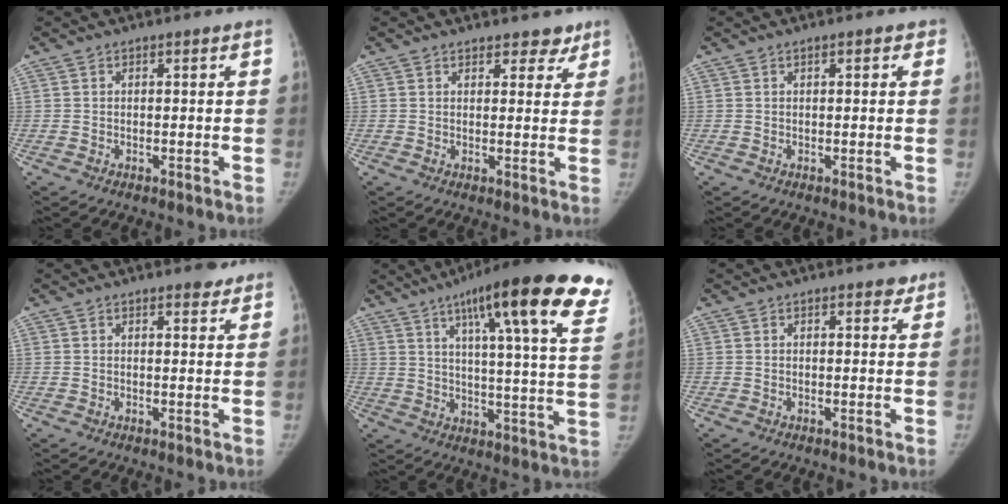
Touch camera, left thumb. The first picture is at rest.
{"total": 3.7, "force": [2.9, 2.2, 0.7], "torque": [0.021, -0.017, 0.032]}
{"total": 1.8, "force": [0.9, 0.9, 1.3], "torque": [-0.010, 0.001, 0.007]}
{"total": 2.1, "force": [1.8, 0.8, 0.6], "torque": [0.003, -0.012, 0.019]}
{"total": 26.6, "force": [15.4, 4.5, 21.2], "torque": [-0.281, -0.033, 0.201]}
{"total": 1.4, "force": [1.0, 0.8, 0.4], "torque": [0.008, -0.005, 0.007]}